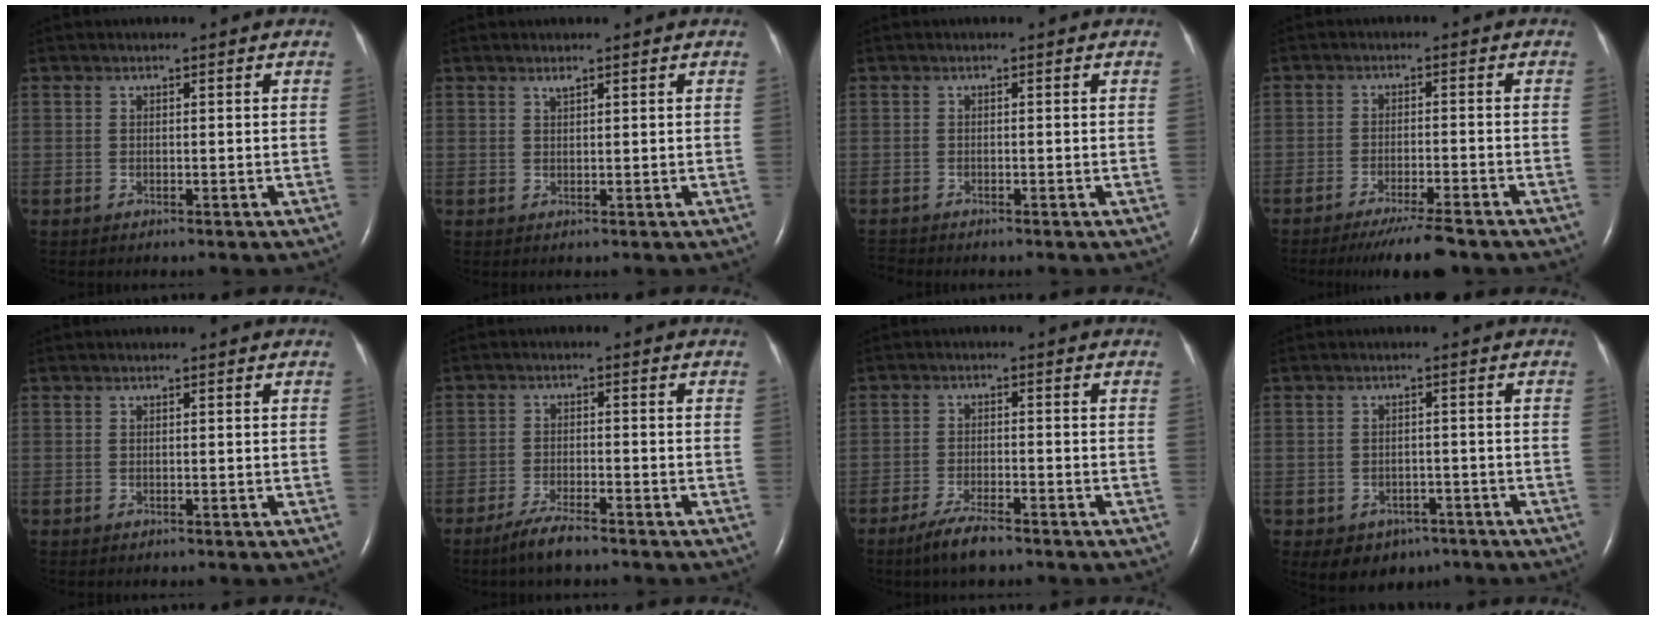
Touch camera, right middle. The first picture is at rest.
{"total": 0.8, "force": [0.7, 0.0, 0.5], "torque": [-0.011, 0.000, 0.015]}
{"total": 1.0, "force": [-1.0, -0.2, -0.2], "torque": [-0.002, -0.010, -0.018]}
{"total": 7.5, "force": [-6.2, 0.2, 4.2], "torque": [-0.065, -0.018, -0.099]}
{"total": 0.0}
{"total": 4.3, "force": [-3.4, 0.4, 2.6], "torque": [-0.061, -0.009, -0.065]}
{"total": 4.8, "force": [-3.6, 0.6, 3.0], "torque": [-0.071, -0.009, -0.067]}
{"total": 5.0, "force": [-3.0, 3.8, 1.4], "torque": [-0.020, 0.010, -0.032]}